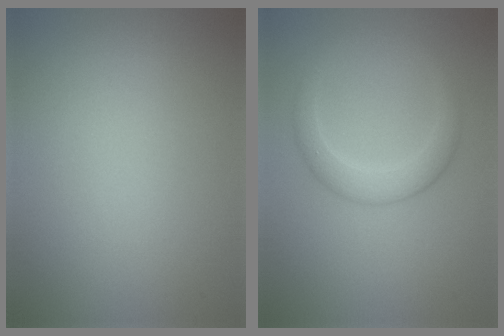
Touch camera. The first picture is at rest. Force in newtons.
{"total": 2.6, "press": 2.6, "slide": 0.1}